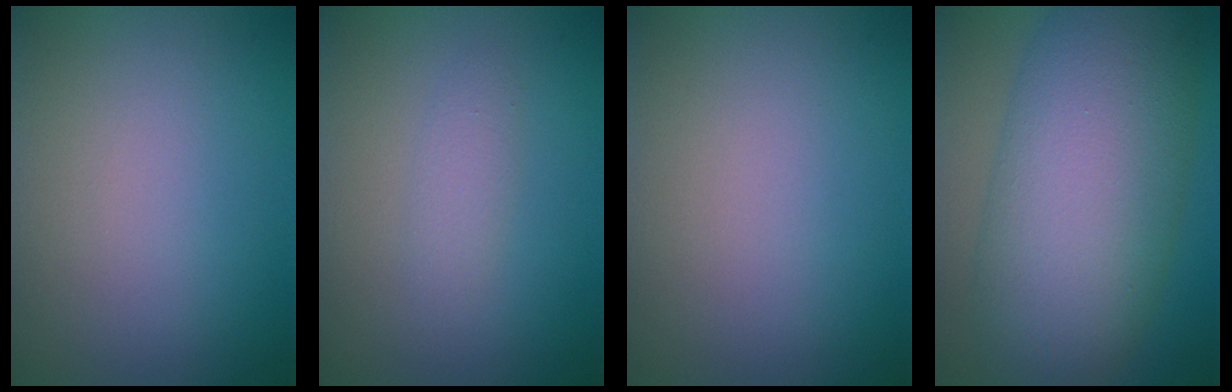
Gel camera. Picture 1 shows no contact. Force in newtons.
{"total": 1.4, "press": 1.4, "slide": 0.0}
{"total": 0.0}
{"total": 12.3, "press": 12.3, "slide": 0.3}